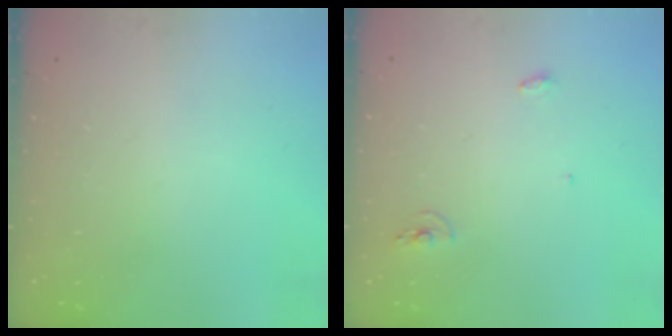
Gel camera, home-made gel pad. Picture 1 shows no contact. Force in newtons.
{"total": 4.5, "press": 4.2, "slide": 1.5}